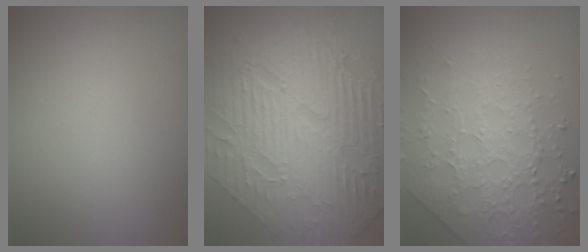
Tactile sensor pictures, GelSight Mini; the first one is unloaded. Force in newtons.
{"total": 11.4, "press": 7.5, "slide": 8.6}
{"total": 4.2, "press": 4.1, "slide": 0.7}